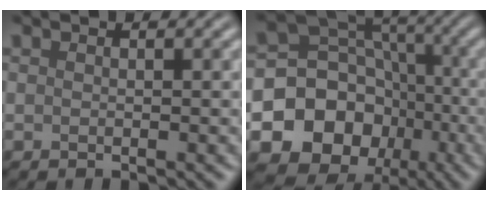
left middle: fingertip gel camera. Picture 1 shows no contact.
{"total": 13.9, "force": [-5.0, 12.1, 4.7], "torque": [-0.074, -0.026, -0.100]}